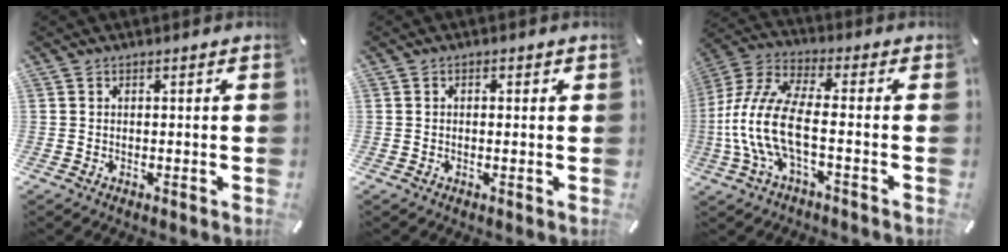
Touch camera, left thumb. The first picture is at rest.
{"total": 1.0, "force": [-0.1, 0.7, 0.7], "torque": [-0.013, 0.005, -0.003]}
{"total": 13.2, "force": [-3.0, 5.2, 11.8], "torque": [-0.269, -0.014, -0.062]}